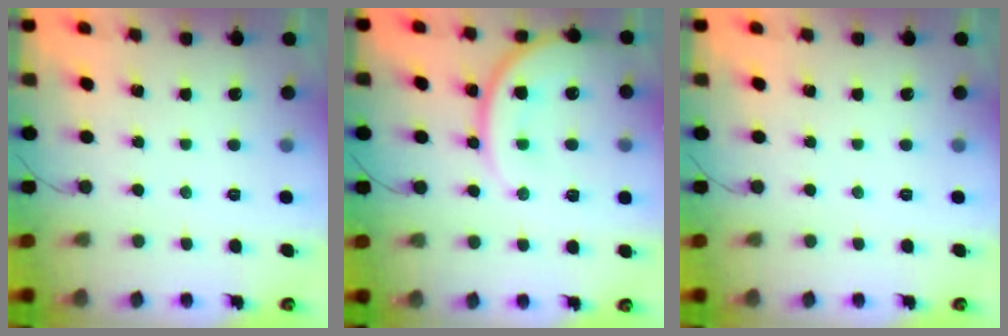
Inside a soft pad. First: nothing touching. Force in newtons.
{"total": 15.9, "press": 15.6, "slide": 2.7}
{"total": 0.0}